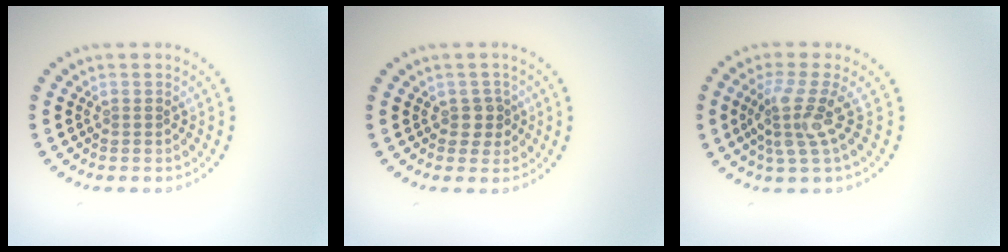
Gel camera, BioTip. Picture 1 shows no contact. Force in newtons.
{"total": 1.6, "press": 1.4, "slide": 0.7}
{"total": 3.5, "press": 2.6, "slide": 2.3}